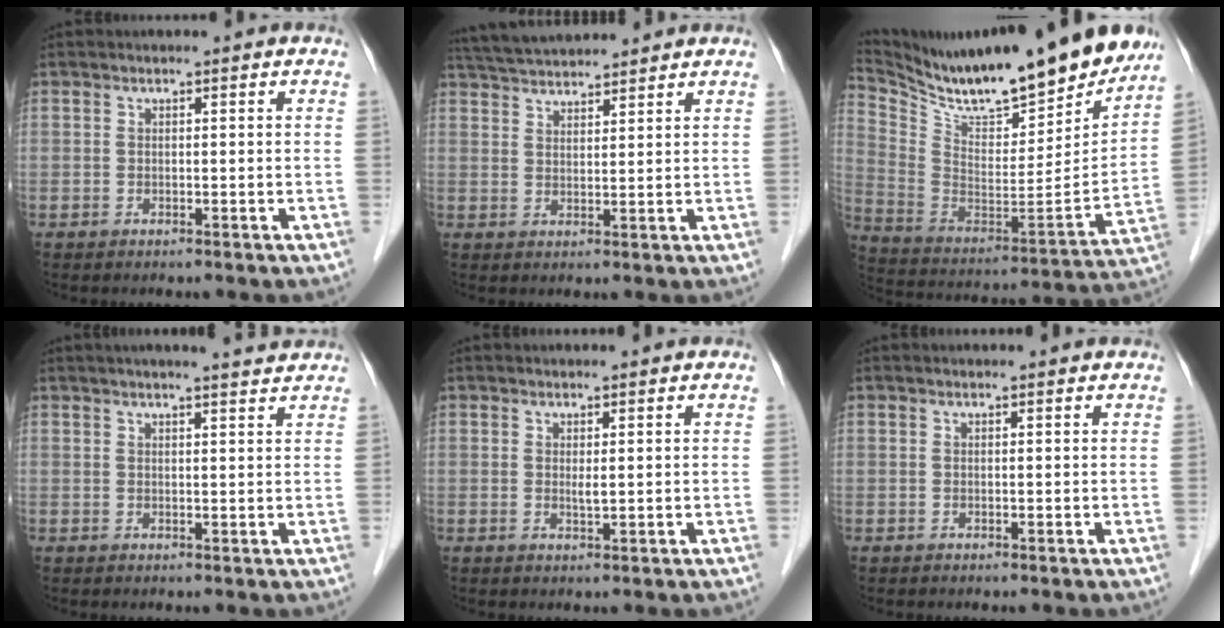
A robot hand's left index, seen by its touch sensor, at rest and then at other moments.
{"total": 8.7, "force": [8.3, 0.8, 2.6], "torque": [-0.054, 0.036, 0.141]}
{"total": 24.8, "force": [21.9, 3.6, 11.3], "torque": [-0.205, -0.049, 0.340]}
{"total": 6.9, "force": [6.2, 0.0, 3.1], "torque": [-0.045, 0.014, 0.072]}
{"total": 1.2, "force": [0.5, 0.1, 1.1], "torque": [-0.024, -0.003, 0.011]}
{"total": 1.3, "force": [1.2, 0.1, 0.3], "torque": [-0.007, 0.009, 0.017]}